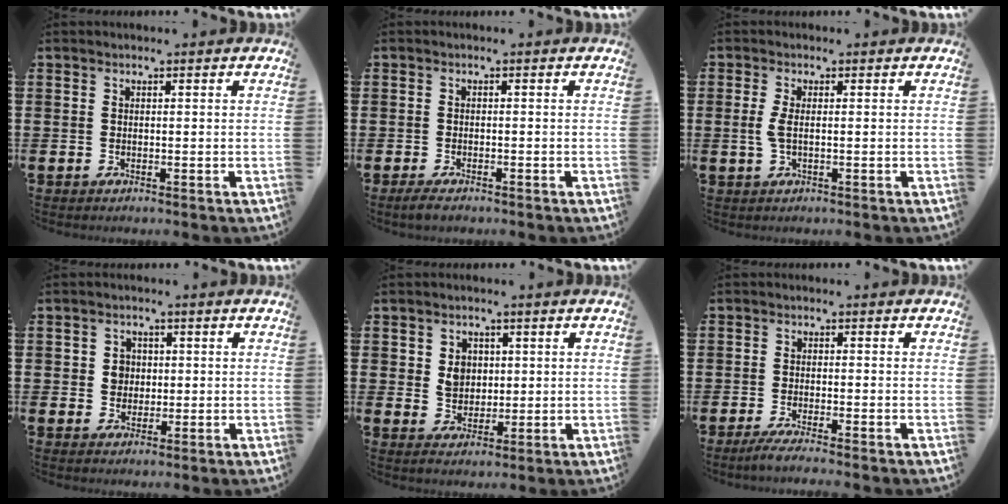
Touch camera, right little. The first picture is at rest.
{"total": 1.3, "force": [-0.8, 0.5, 1.0], "torque": [-0.018, 0.000, -0.017]}
{"total": 2.1, "force": [0.2, 0.6, 2.0], "torque": [-0.039, 0.002, 0.002]}
{"total": 2.7, "force": [0.5, 2.5, 0.7], "torque": [-0.007, 0.005, 0.004]}
{"total": 3.6, "force": [1.1, 3.0, 1.6], "torque": [-0.026, 0.008, 0.016]}
{"total": 1.9, "force": [-1.4, 0.0, 1.3], "torque": [-0.020, 0.000, -0.026]}